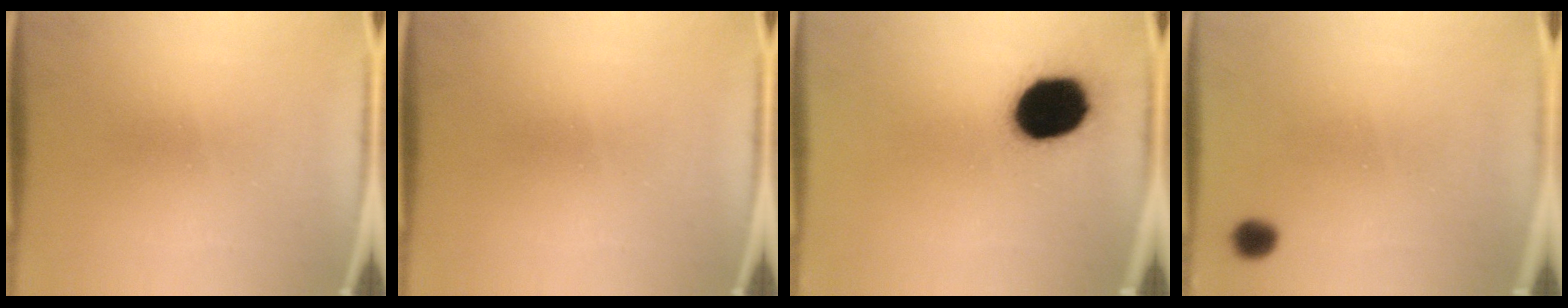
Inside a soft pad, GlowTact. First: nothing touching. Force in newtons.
{"total": 0.0}
{"total": 17.4}
{"total": 2.2}